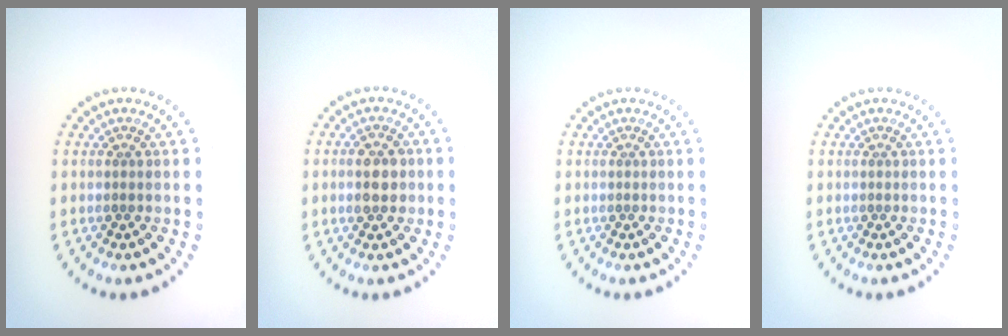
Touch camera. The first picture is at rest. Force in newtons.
{"total": 2.8, "press": 2.8, "slide": 0.2}
{"total": 0.0}
{"total": 0.0}